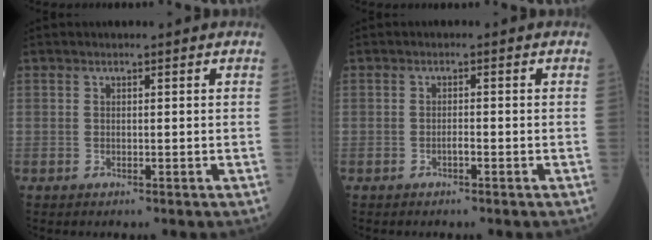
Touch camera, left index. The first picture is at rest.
{"total": 0.8, "force": [-0.7, 0.0, 0.5], "torque": [-0.007, -0.002, -0.014]}